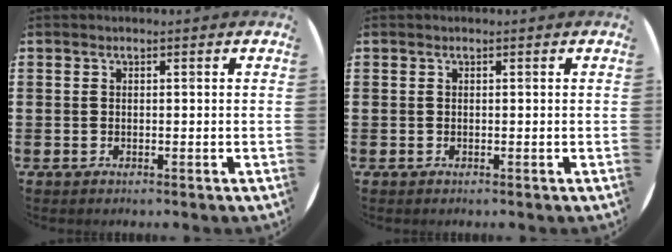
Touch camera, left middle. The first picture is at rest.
{"total": 0.0}